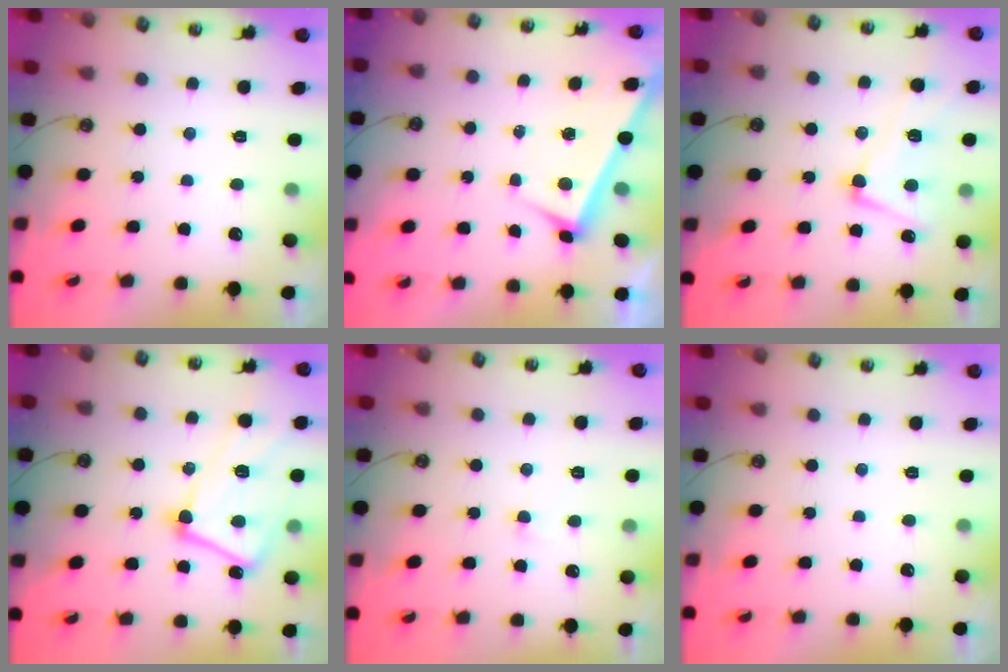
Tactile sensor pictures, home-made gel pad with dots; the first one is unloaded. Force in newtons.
{"total": 2.9, "press": 2.9, "slide": 0.2}
{"total": 4.9, "press": 4.8, "slide": 1.0}
{"total": 12.4, "press": 12.3, "slide": 1.7}
{"total": 1.3, "press": 1.2, "slide": 0.5}
{"total": 0.0}